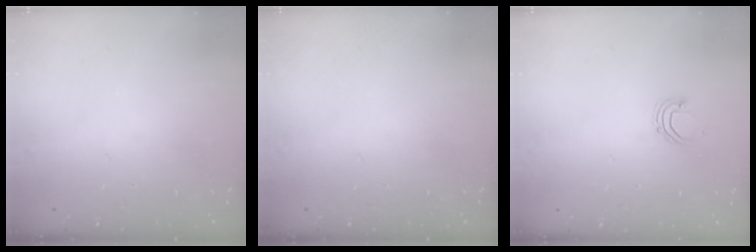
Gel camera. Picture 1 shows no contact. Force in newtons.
{"total": 0.0}
{"total": 3.4, "press": 3.3, "slide": 0.8}